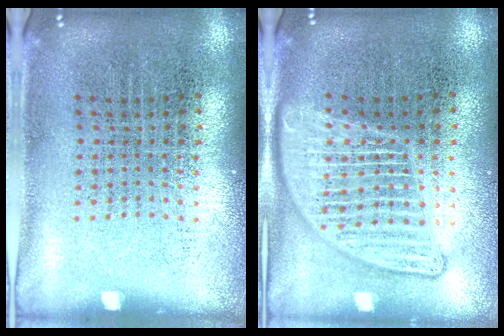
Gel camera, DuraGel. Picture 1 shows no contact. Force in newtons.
{"total": 2.8, "press": 2.8, "slide": 0.3}